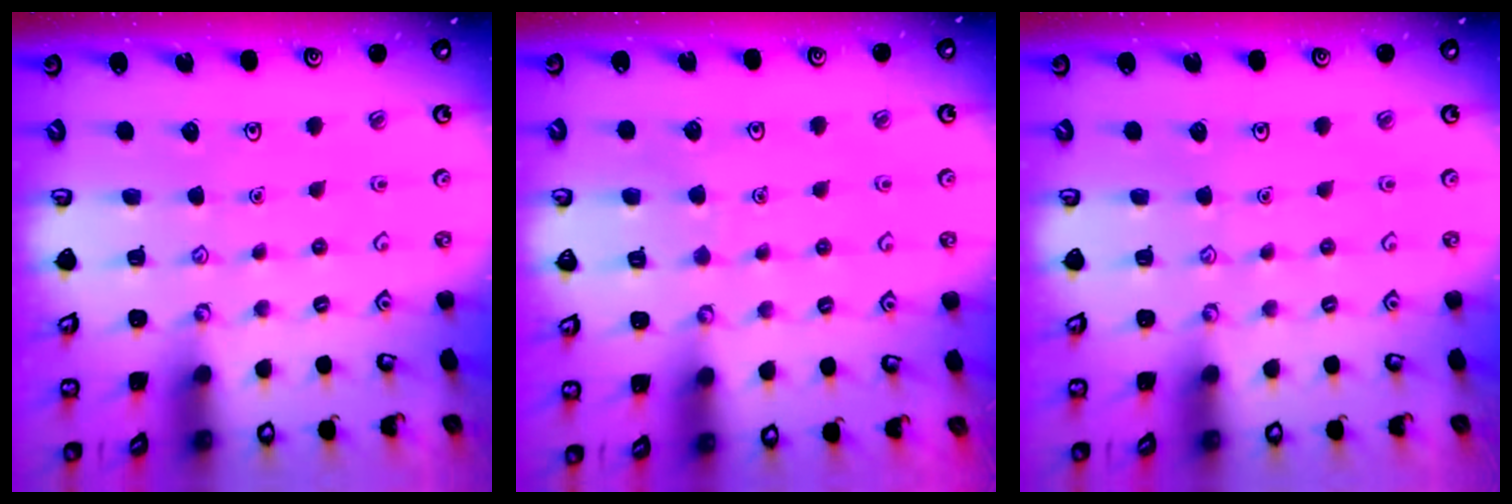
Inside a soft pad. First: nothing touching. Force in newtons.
{"total": 4.4, "press": 4.3, "slide": 0.4}
{"total": 0.0}